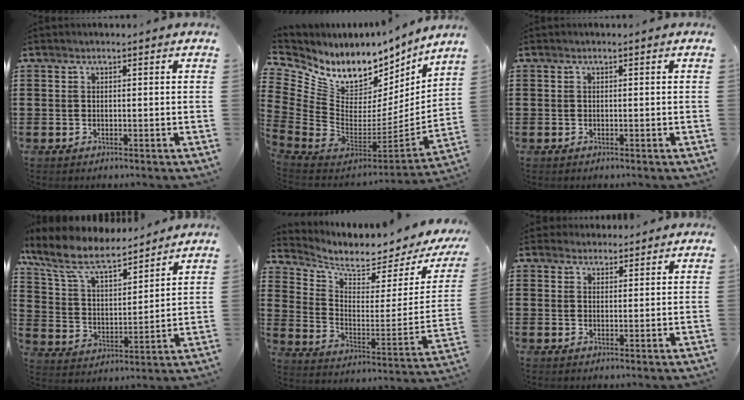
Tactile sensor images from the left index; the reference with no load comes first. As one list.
[{"total": 8.1, "force": [6.2, 4.4, 2.6], "torque": [-0.086, -0.085, 0.107]}, {"total": 0.0}, {"total": 9.2, "force": [7.9, 2.6, 4.1], "torque": [-0.114, -0.038, 0.138]}, {"total": 4.0, "force": [3.4, 0.6, 2.1], "torque": [-0.061, -0.045, 0.052]}, {"total": 2.2, "force": [1.8, 1.2, -0.5], "torque": [0.002, 0.004, 0.035]}]